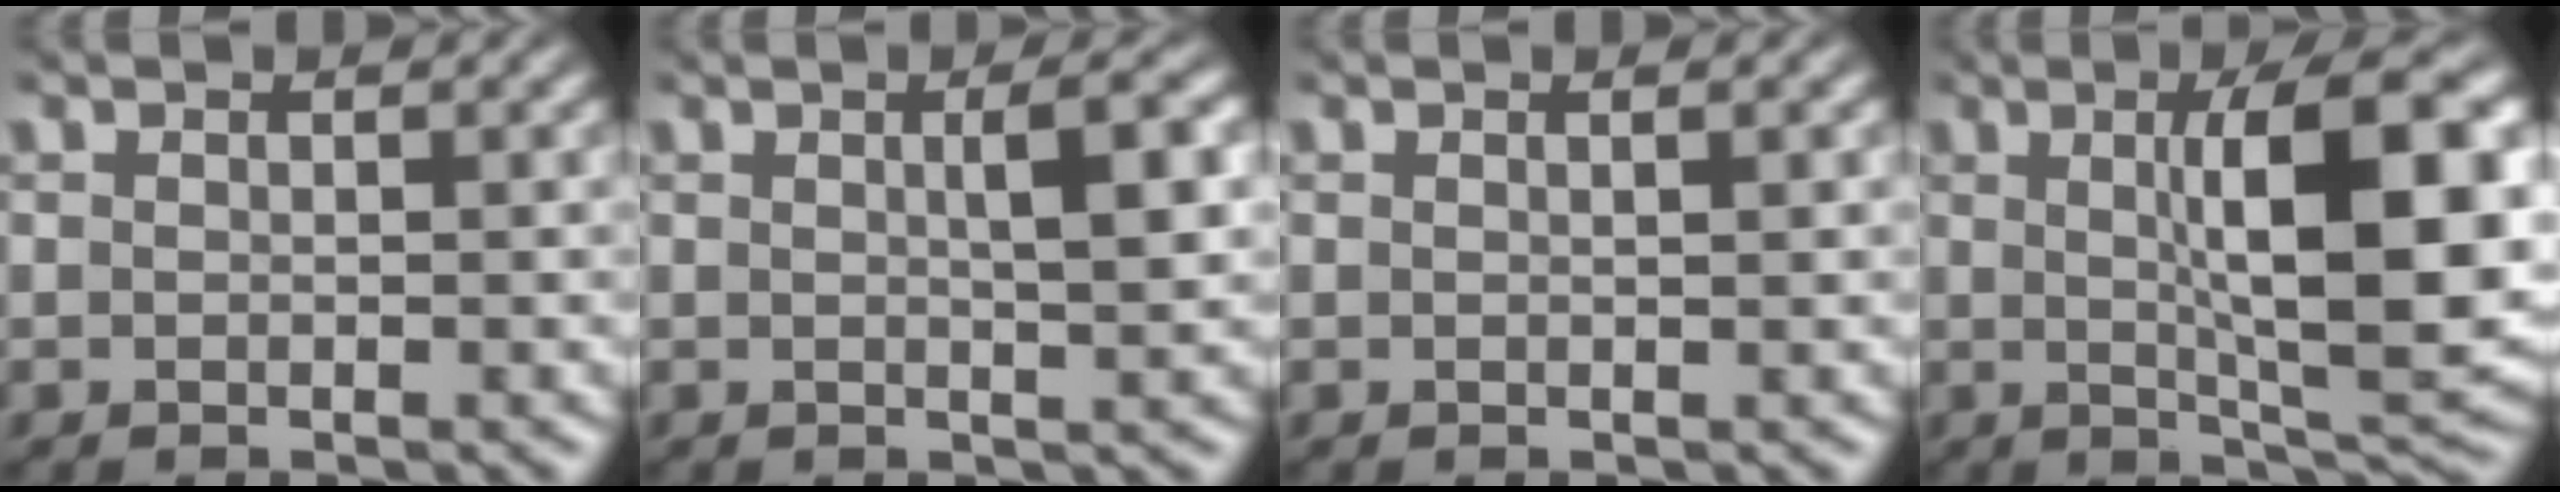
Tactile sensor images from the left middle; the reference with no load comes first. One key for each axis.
{"total": 3.6, "fx": 0.8, "fy": 0.7, "fz": 3.4, "tx": -0.047, "ty": 0.008, "tz": 0.009}
{"total": 1.0, "fx": 0.4, "fy": 0.3, "fz": 0.9, "tx": -0.008, "ty": 0.003, "tz": 0.000}
{"total": 11.2, "fx": 1.3, "fy": 2.8, "fz": 10.8, "tx": -0.139, "ty": 0.003, "tz": 0.023}